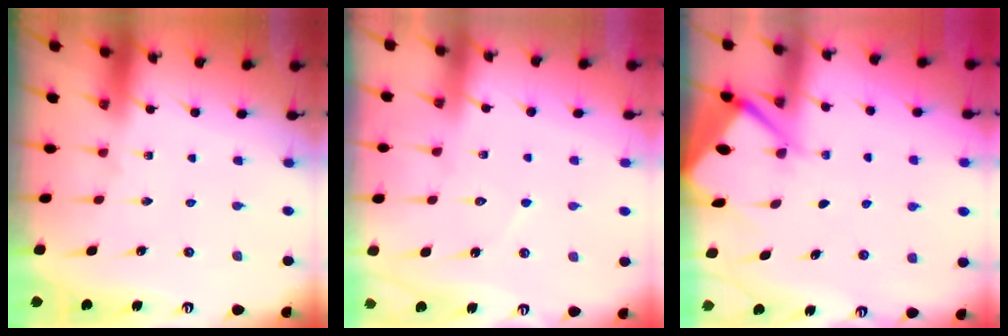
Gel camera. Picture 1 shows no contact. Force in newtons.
{"total": 5.6, "press": 5.6, "slide": 0.6}
{"total": 5.5, "press": 5.5, "slide": 0.7}